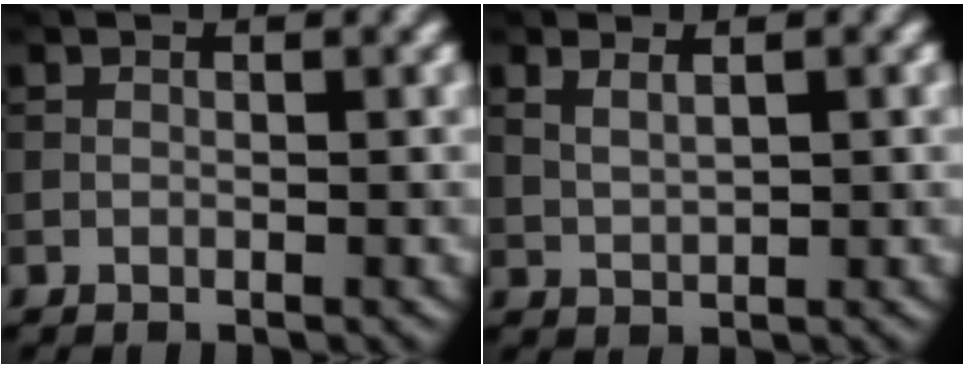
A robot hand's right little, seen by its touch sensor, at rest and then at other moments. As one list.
[{"total": 1.6, "force": [0.9, 0.6, 1.2], "torque": [-0.027, -0.003, 0.021]}]